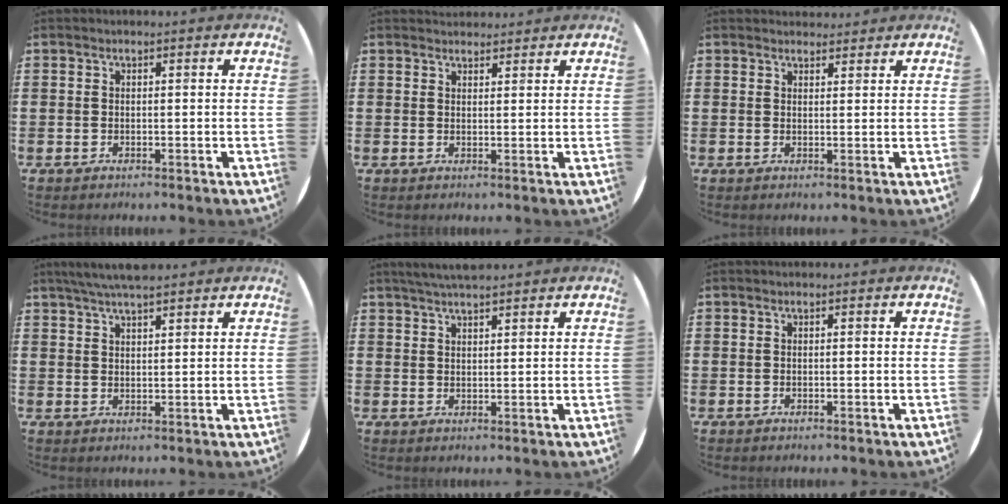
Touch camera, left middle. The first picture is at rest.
{"total": 1.6, "force": [1.5, 0.4, -0.2], "torque": [0.002, 0.001, 0.029]}
{"total": 1.6, "force": [1.5, 0.4, -0.2], "torque": [0.002, 0.001, 0.029]}
{"total": 4.4, "force": [3.9, 0.5, 2.0], "torque": [-0.046, -0.002, 0.071]}
{"total": 3.2, "force": [3.0, 0.2, 1.1], "torque": [-0.026, 0.001, 0.055]}
{"total": 0.0}